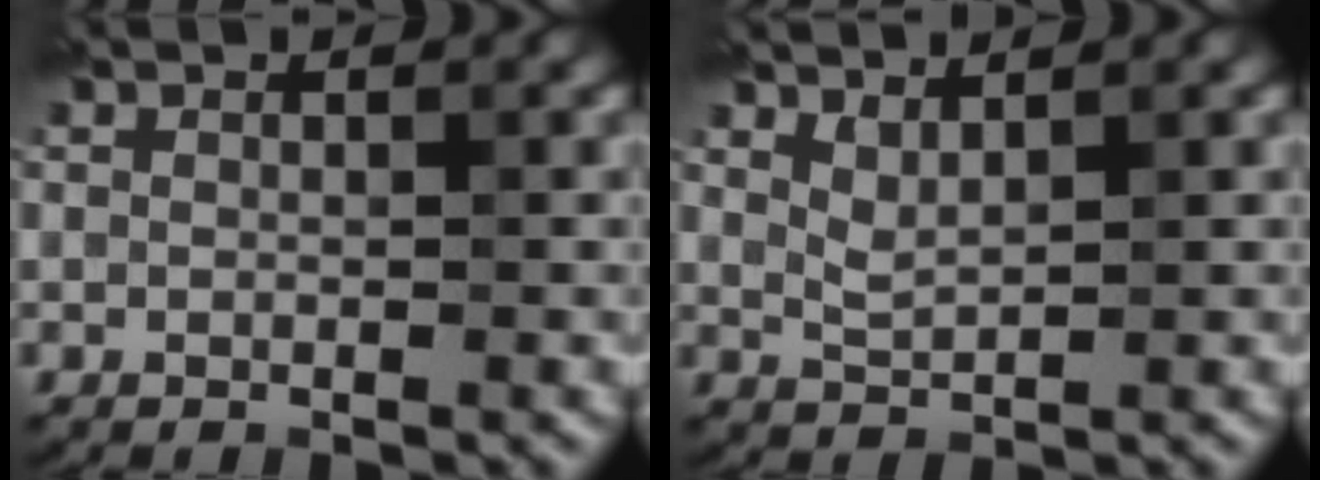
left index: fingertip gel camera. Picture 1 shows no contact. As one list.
[{"total": 1.5, "force": [1.5, 0.2, 0.4], "torque": [-0.013, 0.002, 0.032]}]